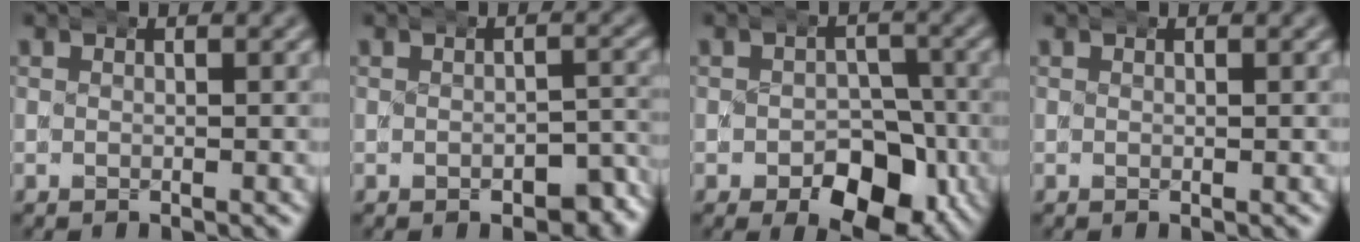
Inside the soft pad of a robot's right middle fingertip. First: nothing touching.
{"total": 3.4, "force": [-2.4, 1.5, 1.9], "torque": [-0.022, -0.004, -0.035]}
{"total": 7.4, "force": [-3.2, 4.8, 4.7], "torque": [-0.065, -0.033, -0.037]}
{"total": 0.0}